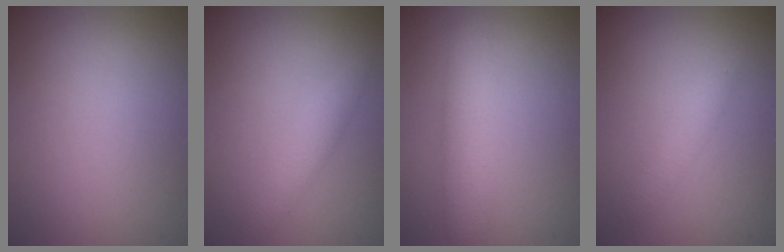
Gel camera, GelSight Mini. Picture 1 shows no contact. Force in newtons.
{"total": 2.0, "press": 2.0, "slide": 0.0}
{"total": 3.4, "press": 3.4, "slide": 0.1}
{"total": 1.6, "press": 1.6, "slide": 0.0}